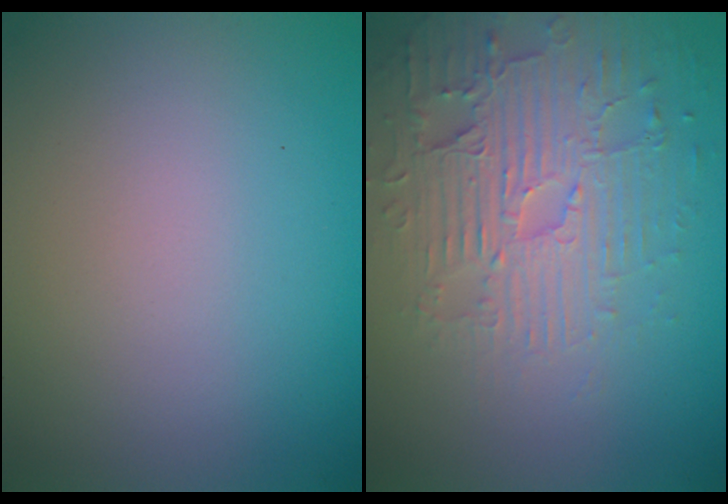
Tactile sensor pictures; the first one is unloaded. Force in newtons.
{"total": 4.4, "press": 4.0, "slide": 1.8}